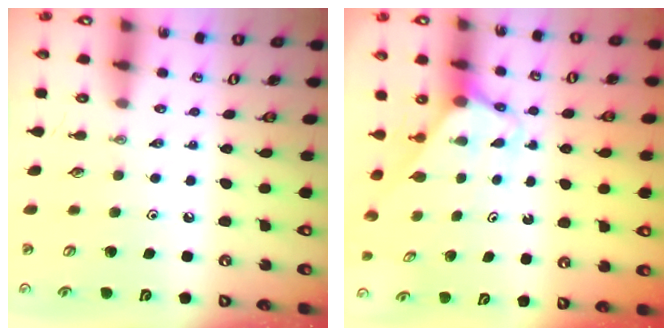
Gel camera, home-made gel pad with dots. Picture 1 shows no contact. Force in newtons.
{"total": 2.6, "press": 2.6, "slide": 0.1}